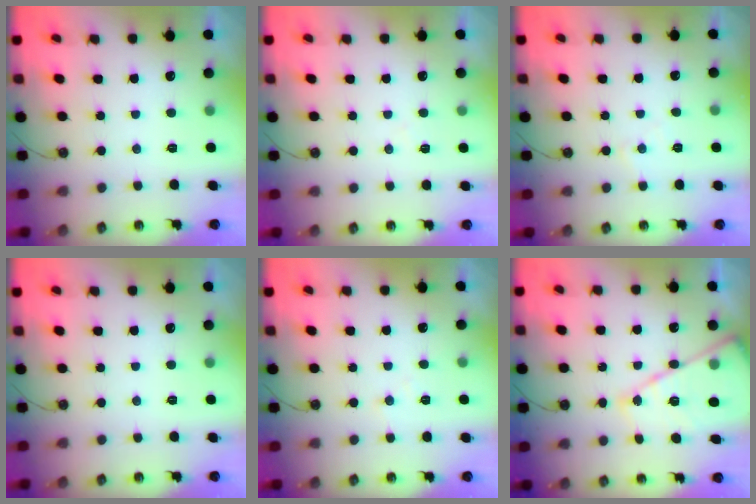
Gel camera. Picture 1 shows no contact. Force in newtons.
{"total": 3.4, "press": 3.3, "slide": 0.6}
{"total": 4.4, "press": 4.3, "slide": 0.7}
{"total": 0.0}
{"total": 5.6, "press": 5.6, "slide": 0.9}
{"total": 17.0, "press": 17.0, "slide": 1.5}